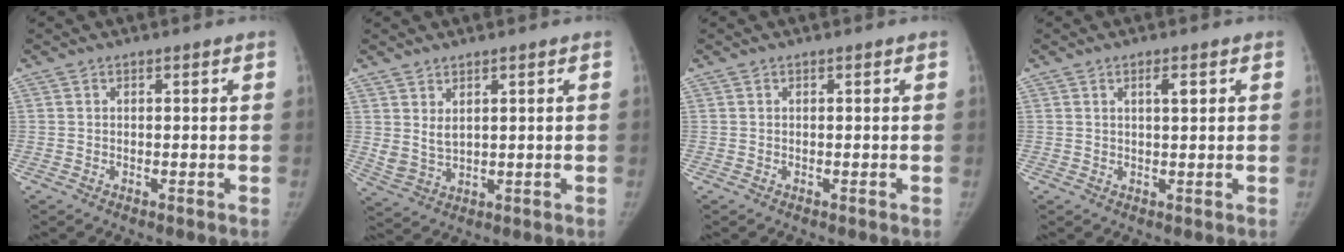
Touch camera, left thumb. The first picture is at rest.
{"total": 3.8, "force": [1.7, 2.1, 2.6], "torque": [-0.049, -0.017, 0.046]}
{"total": 0.0}
{"total": 2.2, "force": [1.0, 0.5, 1.9], "torque": [-0.030, -0.004, 0.016]}